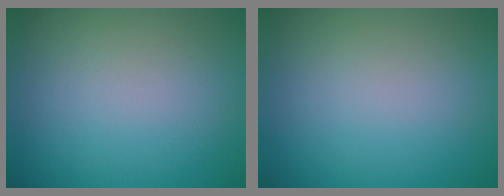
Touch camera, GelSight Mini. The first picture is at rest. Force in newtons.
{"total": 0.0}